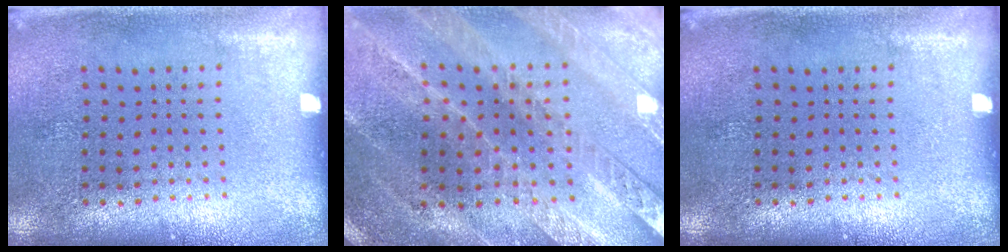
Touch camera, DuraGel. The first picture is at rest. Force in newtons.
{"total": 2.4, "press": 2.4, "slide": 0.2}
{"total": 0.0}